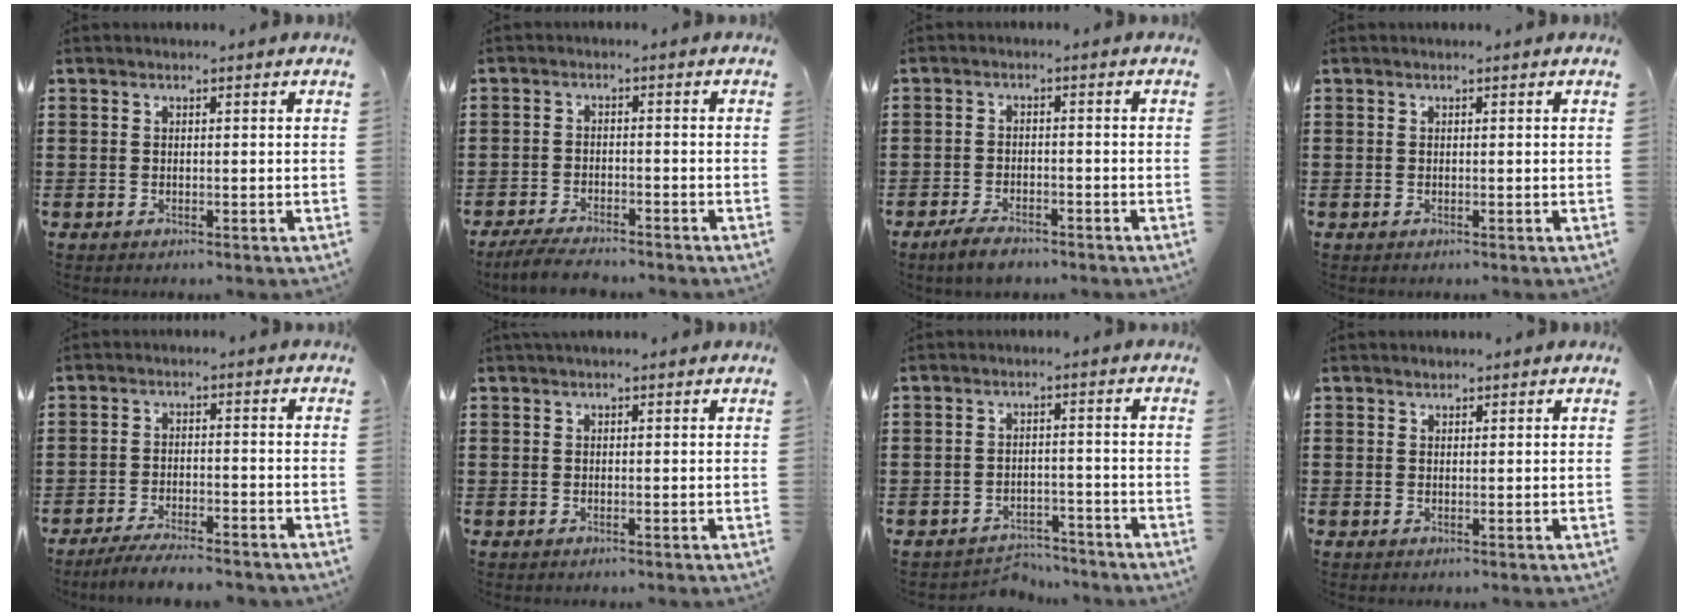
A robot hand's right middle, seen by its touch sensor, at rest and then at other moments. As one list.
[{"total": 4.1, "force": [-3.9, 0.5, 1.4], "torque": [-0.035, -0.005, -0.080]}, {"total": 3.2, "force": [-2.7, 0.9, 1.4], "torque": [-0.030, 0.004, -0.056]}, {"total": 0.0}, {"total": 4.2, "force": [-4.0, 0.2, 1.4], "torque": [-0.029, -0.003, -0.080]}, {"total": 0.6, "force": [0.4, -0.1, 0.4], "torque": [-0.007, 0.001, 0.007]}, {"total": 3.5, "force": [-3.4, 0.8, -0.3], "torque": [-0.003, 0.000, -0.074]}, {"total": 0.7, "force": [0.7, 0.3, -0.2], "torque": [0.001, -0.001, 0.014]}]